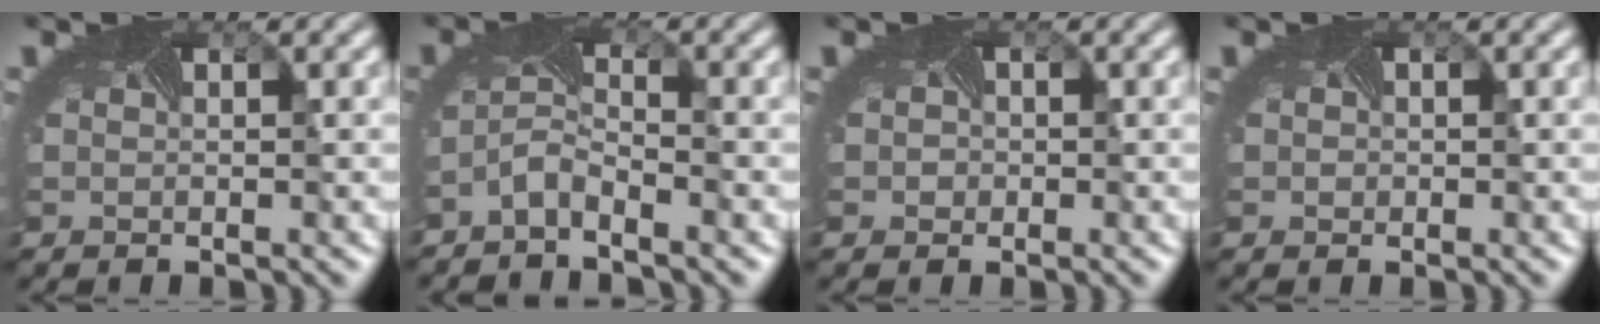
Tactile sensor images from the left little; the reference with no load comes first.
{"total": 2.2, "force": [-1.9, 0.3, 0.9], "torque": [-0.030, -0.005, -0.047]}
{"total": 1.5, "force": [0.1, 1.4, 0.4], "torque": [0.002, 0.001, -0.004]}
{"total": 0.9, "force": [0.2, 0.9, 0.2], "torque": [0.002, -0.002, 0.002]}